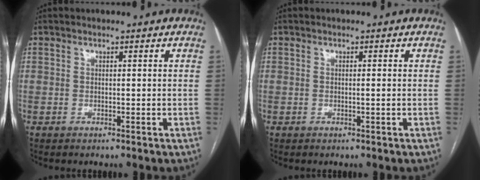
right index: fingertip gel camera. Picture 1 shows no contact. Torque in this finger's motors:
{"motor_torque": [0.14, 0.14, -0.04, 0.00]}